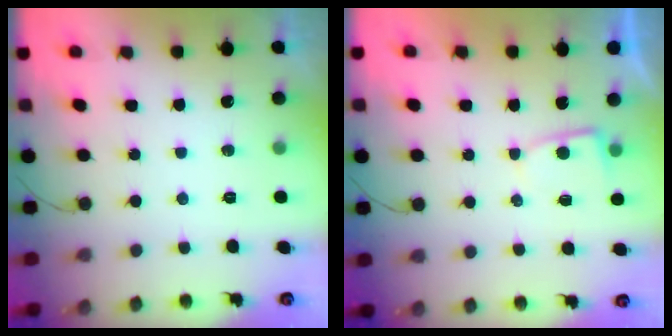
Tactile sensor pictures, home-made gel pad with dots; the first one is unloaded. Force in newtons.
{"total": 2.8, "press": 2.7, "slide": 0.4}